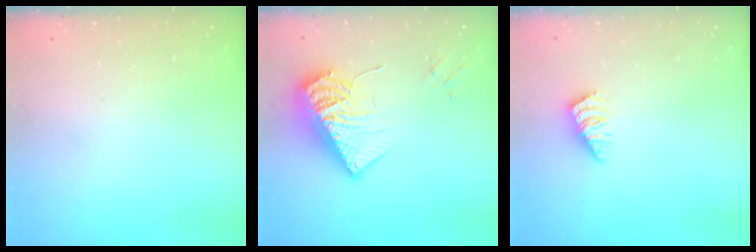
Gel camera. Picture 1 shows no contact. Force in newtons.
{"total": 14.4, "press": 14.4, "slide": 1.1}
{"total": 2.6, "press": 2.5, "slide": 0.4}